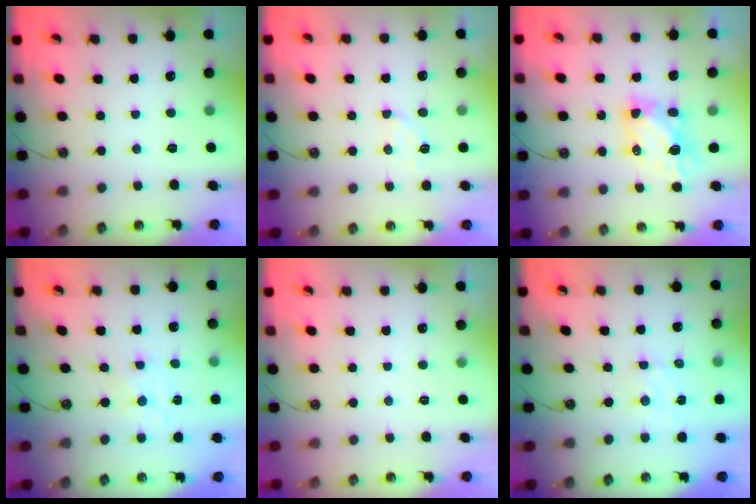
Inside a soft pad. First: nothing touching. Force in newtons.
{"total": 3.0, "press": 2.8, "slide": 1.1}
{"total": 5.4, "press": 5.4, "slide": 0.4}
{"total": 0.0}
{"total": 0.0}
{"total": 2.4, "press": 2.3, "slide": 0.6}